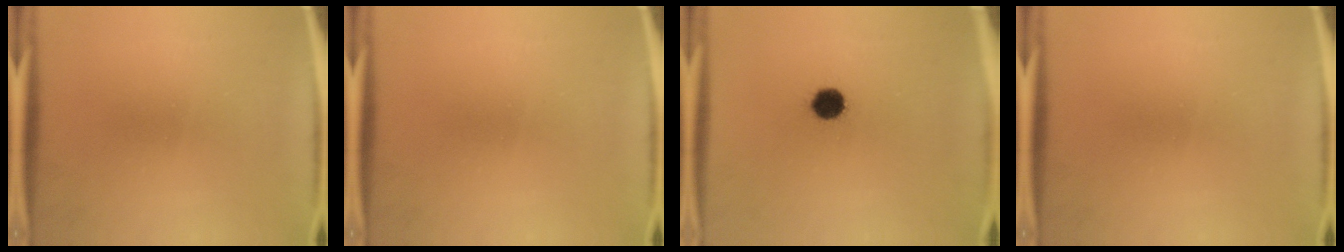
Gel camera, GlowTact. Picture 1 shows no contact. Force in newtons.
{"total": 0.0}
{"total": 4.7}
{"total": 0.0}